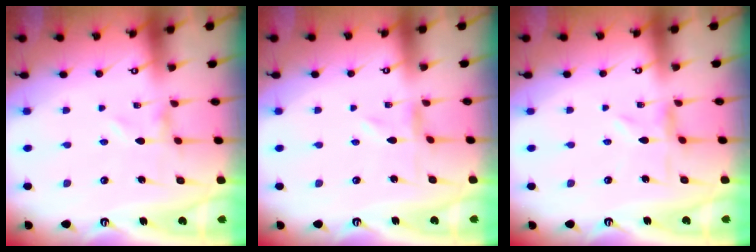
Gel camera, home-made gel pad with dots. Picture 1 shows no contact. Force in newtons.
{"total": 0.0}
{"total": 1.5, "press": 1.4, "slide": 0.4}